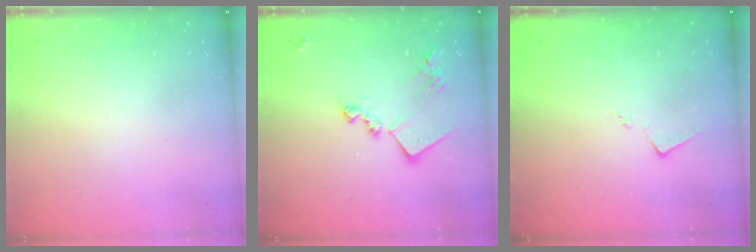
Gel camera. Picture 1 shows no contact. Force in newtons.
{"total": 14.2, "press": 14.2, "slide": 0.5}
{"total": 7.6, "press": 7.6, "slide": 0.2}